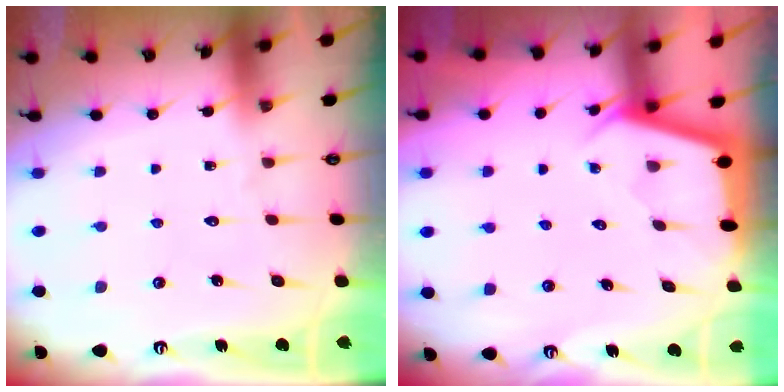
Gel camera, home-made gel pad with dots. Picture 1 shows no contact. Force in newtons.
{"total": 2.4, "press": 2.4, "slide": 0.2}